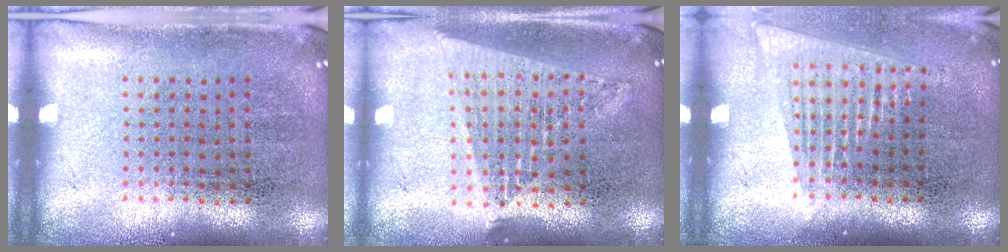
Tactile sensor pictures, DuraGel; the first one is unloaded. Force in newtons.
{"total": 1.7, "press": 1.6, "slide": 0.7}
{"total": 1.4, "press": 1.3, "slide": 0.6}